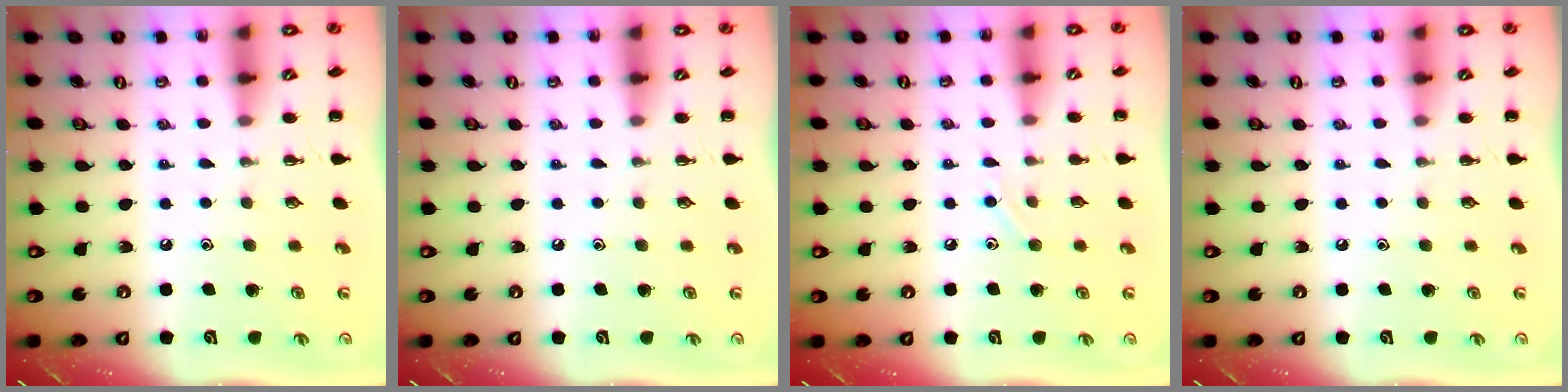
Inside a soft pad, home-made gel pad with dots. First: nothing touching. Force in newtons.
{"total": 0.0}
{"total": 5.2, "press": 5.0, "slide": 1.5}
{"total": 0.0}